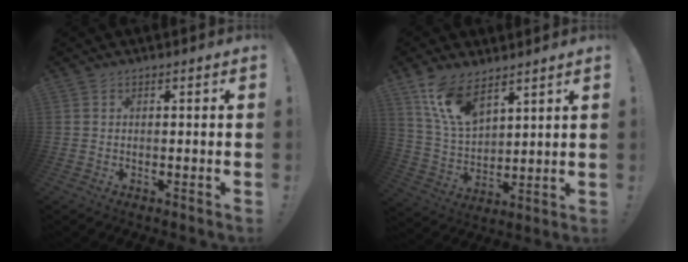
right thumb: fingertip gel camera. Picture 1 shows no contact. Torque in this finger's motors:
{"motor_torque": [0.29, 0.34, 0.08, 0.34, 0.29]}